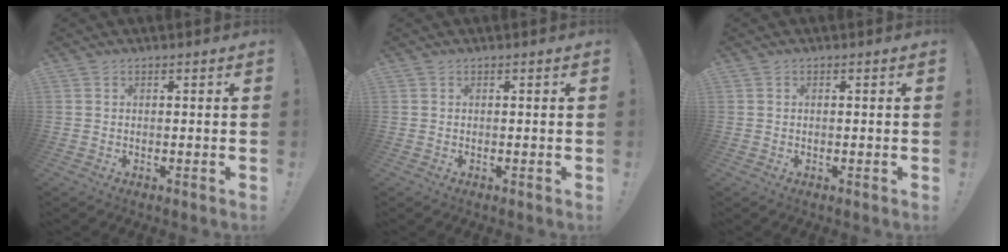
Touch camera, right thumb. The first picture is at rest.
{"total": 0.0}
{"total": 0.0}